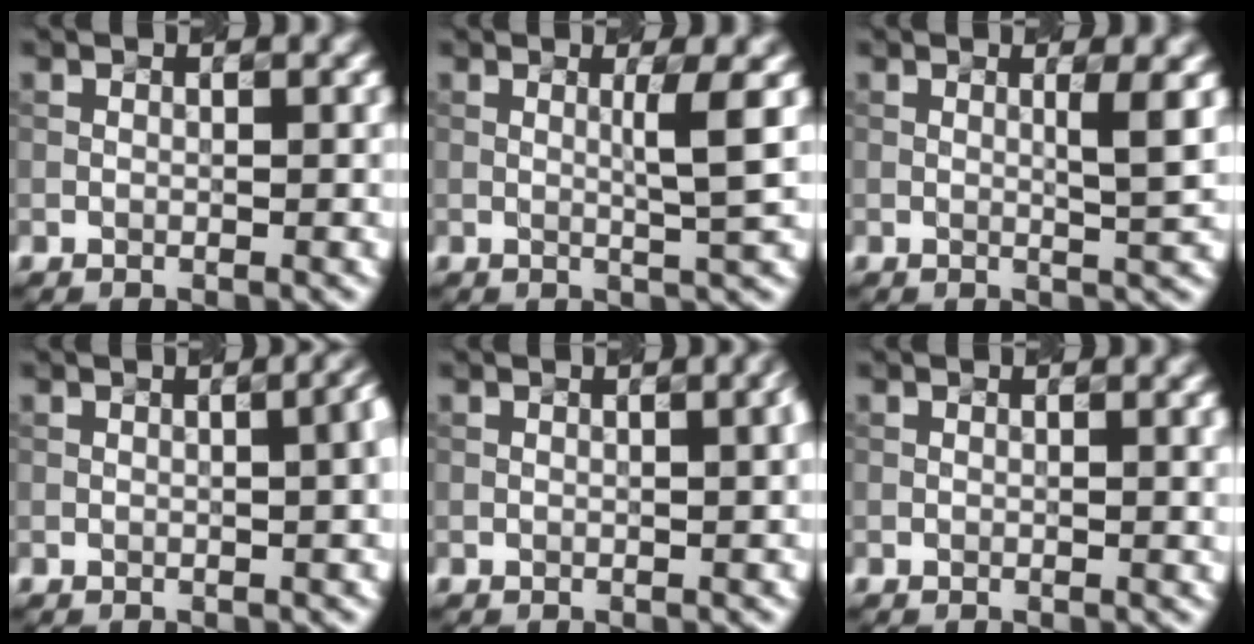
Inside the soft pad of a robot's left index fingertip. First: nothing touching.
{"total": 2.7, "force": [0.3, 0.1, 2.7], "torque": [-0.046, -0.002, 0.010]}
{"total": 2.3, "force": [0.4, 0.3, 2.3], "torque": [-0.032, -0.001, 0.009]}
{"total": 4.5, "force": [0.5, 2.0, 4.0], "torque": [-0.012, 0.030, -0.003]}
{"total": 2.6, "force": [0.4, 1.0, 2.4], "torque": [-0.013, 0.014, 0.000]}
{"total": 1.7, "force": [0.3, 0.5, 1.6], "torque": [-0.013, 0.007, 0.005]}